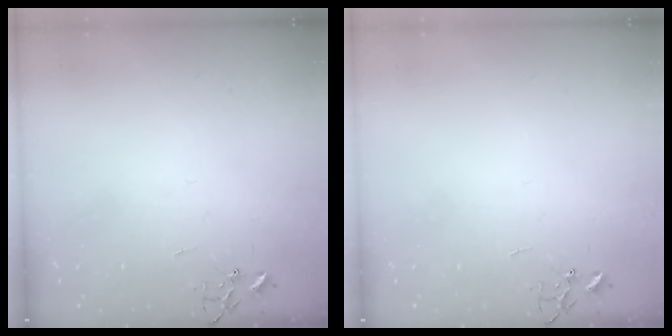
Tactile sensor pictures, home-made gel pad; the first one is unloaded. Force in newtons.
{"total": 0.0}